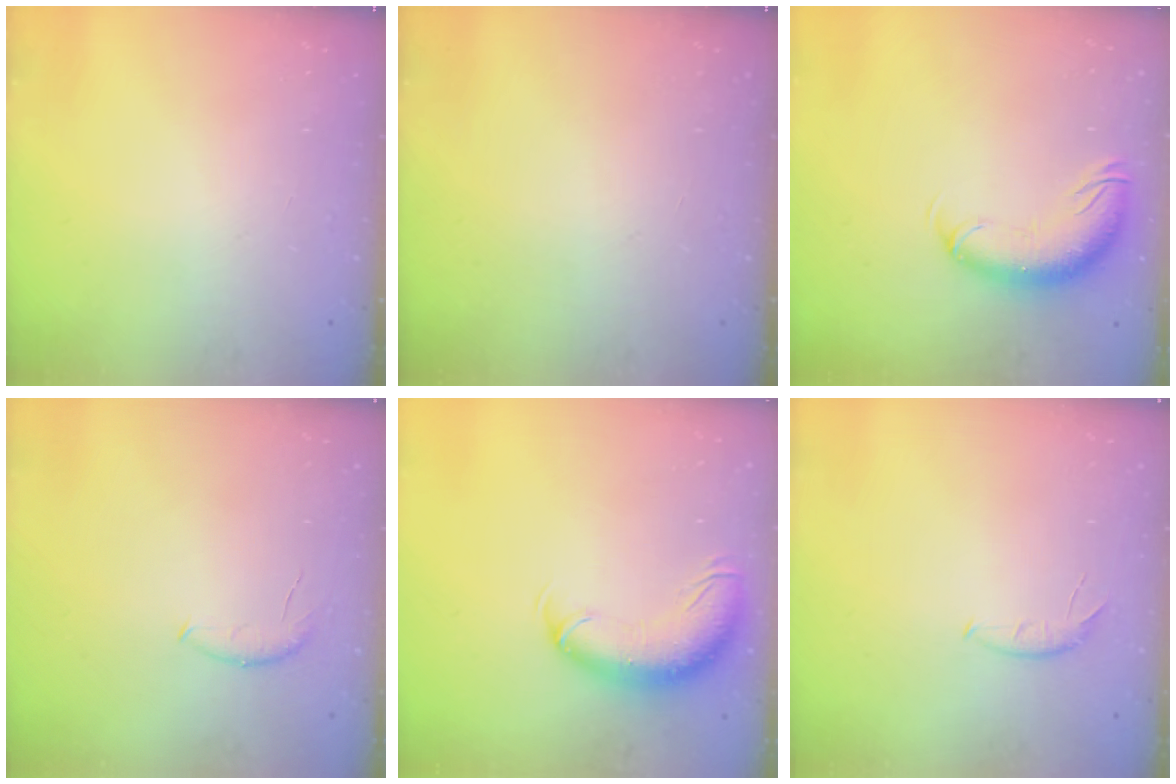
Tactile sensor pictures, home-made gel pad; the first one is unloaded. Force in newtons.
{"total": 0.0}
{"total": 12.1, "press": 11.8, "slide": 2.7}
{"total": 6.5, "press": 6.4, "slide": 0.8}
{"total": 11.9, "press": 11.6, "slide": 2.7}
{"total": 5.5, "press": 5.5, "slide": 0.5}